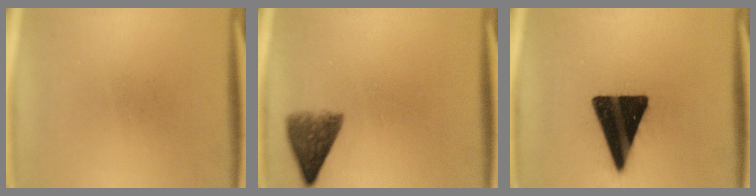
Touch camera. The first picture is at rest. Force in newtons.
{"total": 5.4}
{"total": 17.9}